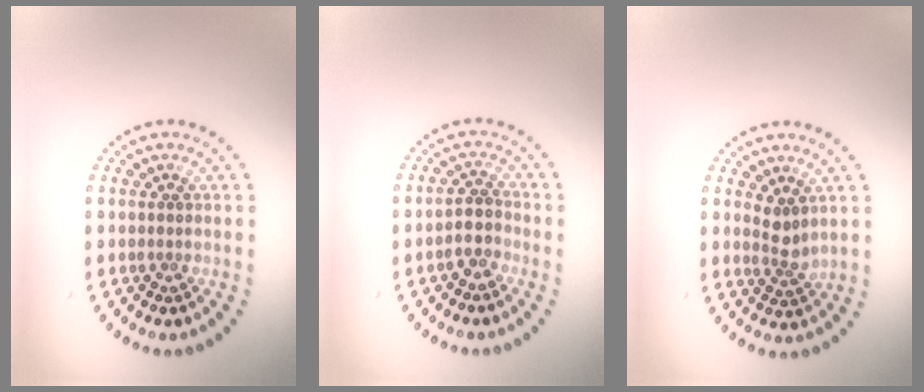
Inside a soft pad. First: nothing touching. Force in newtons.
{"total": 2.1, "press": 1.7, "slide": 1.2}
{"total": 1.8, "press": 1.4, "slide": 1.2}